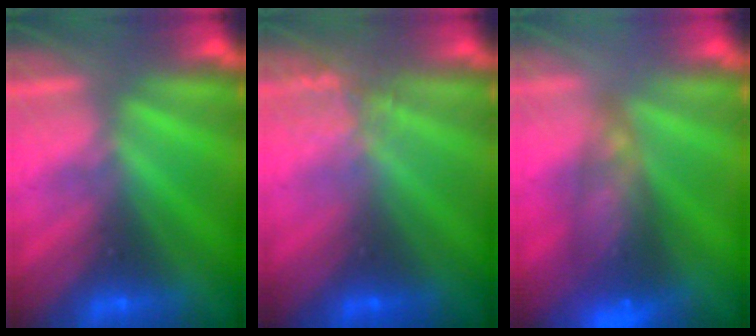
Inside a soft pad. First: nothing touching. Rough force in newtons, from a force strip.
{"total": 2.7}
{"total": 7.7}